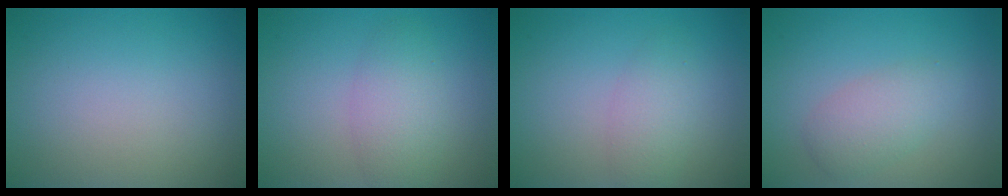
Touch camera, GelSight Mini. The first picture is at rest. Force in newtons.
{"total": 3.3, "press": 3.3, "slide": 0.2}
{"total": 2.3, "press": 2.3, "slide": 0.0}
{"total": 2.9, "press": 2.9, "slide": 0.1}